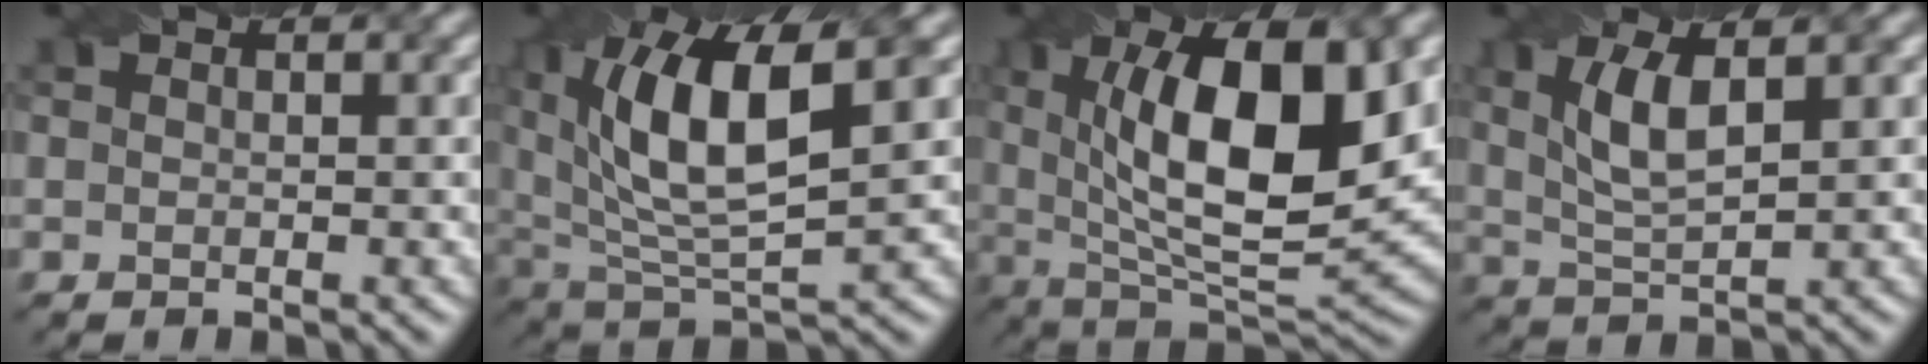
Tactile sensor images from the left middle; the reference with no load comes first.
{"total": 10.8, "force": [3.1, 4.3, 9.4], "torque": [-0.172, 0.013, 0.064]}
{"total": 13.0, "force": [2.3, 4.8, 11.8], "torque": [-0.177, 0.001, 0.045]}
{"total": 4.6, "force": [1.0, 1.4, 4.2], "torque": [-0.089, 0.005, 0.036]}